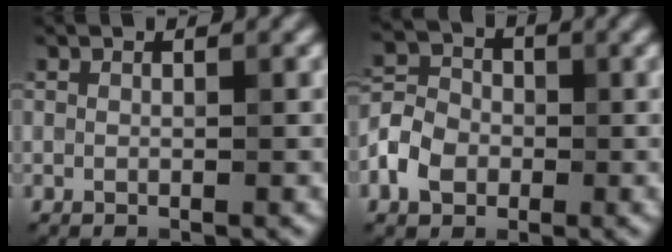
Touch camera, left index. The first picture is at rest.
{"total": 4.3, "force": [-1.5, 3.5, 2.1], "torque": [-0.046, 0.005, -0.034]}